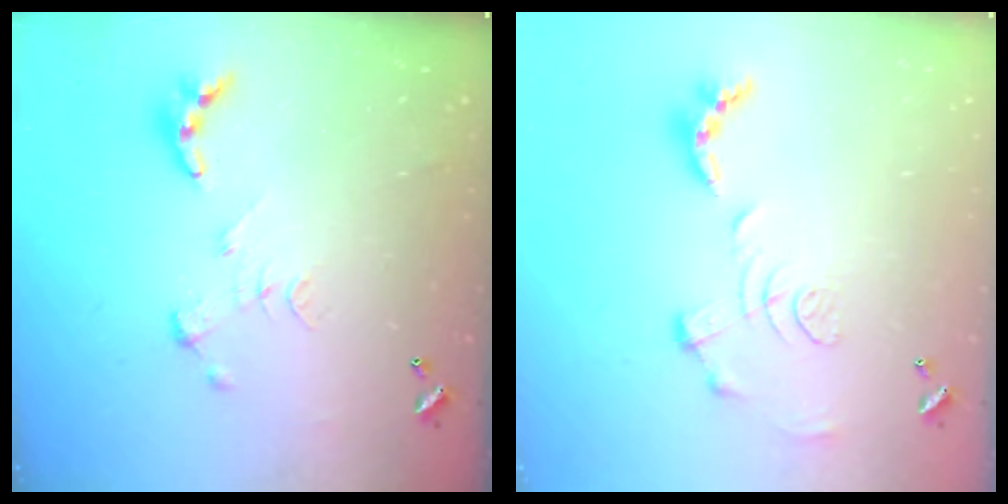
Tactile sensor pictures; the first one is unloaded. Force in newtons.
{"total": 1.2, "press": 0.4, "slide": 1.1}